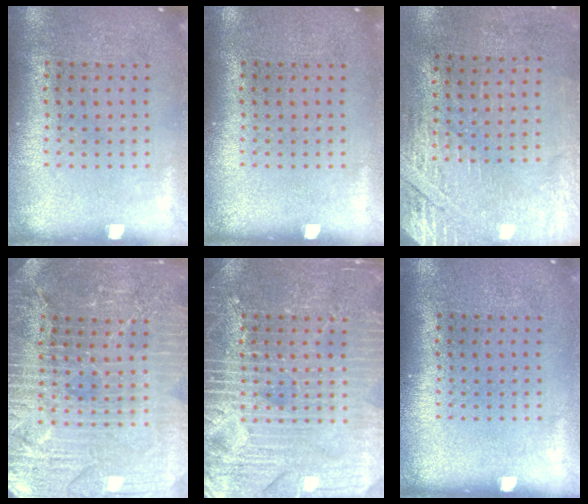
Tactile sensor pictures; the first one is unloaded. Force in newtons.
{"total": 0.0}
{"total": 2.8, "press": 2.4, "slide": 1.4}
{"total": 4.4, "press": 4.1, "slide": 1.5}
{"total": 6.4, "press": 6.4, "slide": 0.8}
{"total": 0.0}